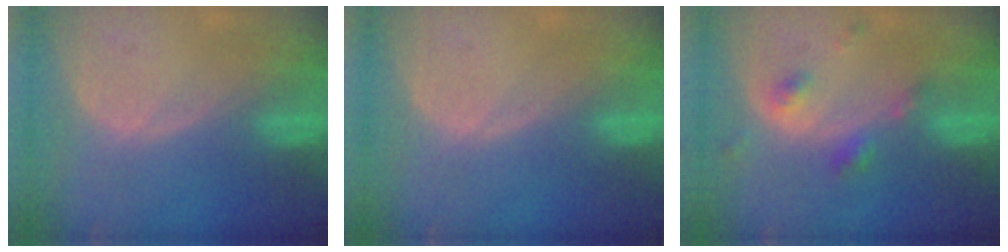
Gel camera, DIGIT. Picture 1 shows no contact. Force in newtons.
{"total": 0.0}
{"total": 4.6, "press": 4.1, "slide": 2.0}